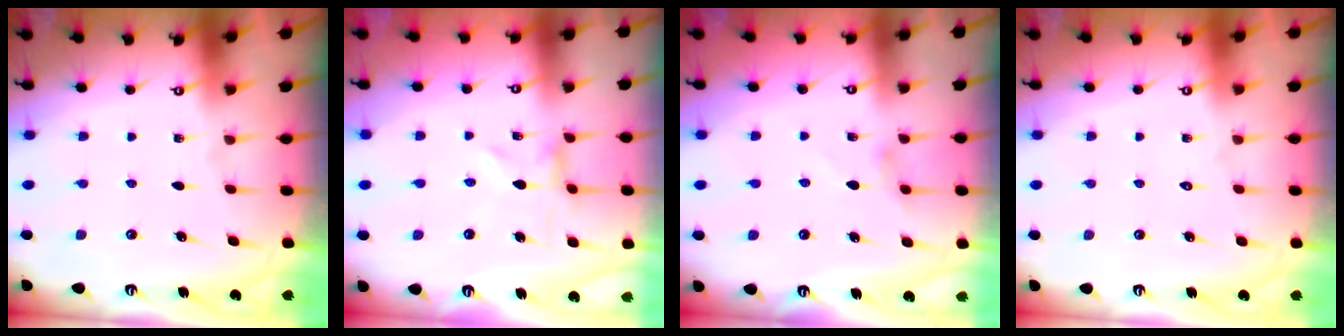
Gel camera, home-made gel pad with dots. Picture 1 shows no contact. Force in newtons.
{"total": 0.9, "press": 0.9, "slide": 0.2}
{"total": 0.9, "press": 0.9, "slide": 0.3}
{"total": 1.5, "press": 1.5, "slide": 0.1}